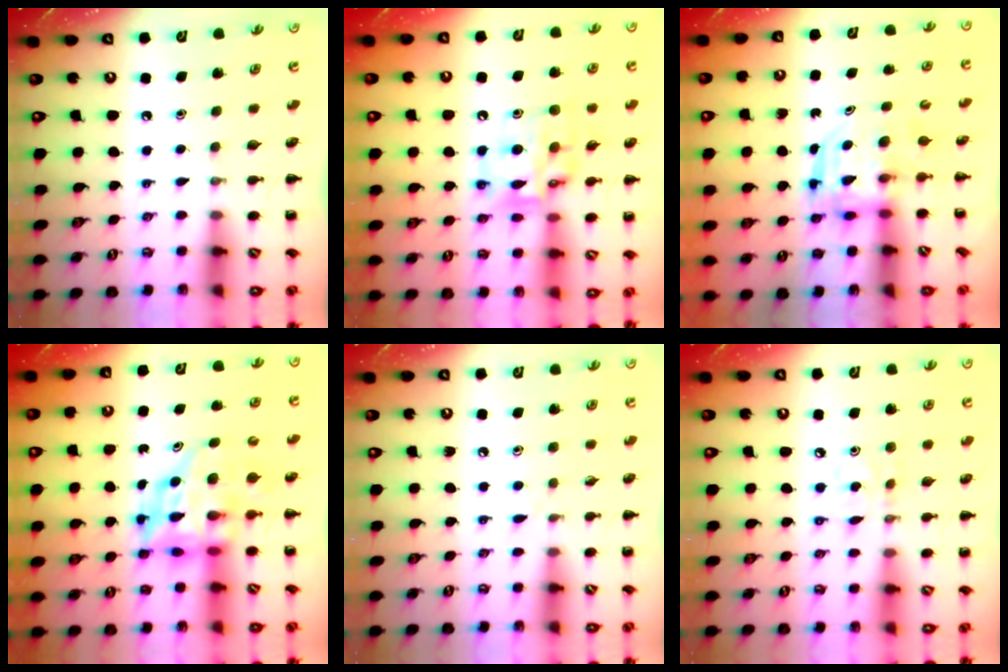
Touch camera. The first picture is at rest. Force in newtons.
{"total": 13.2, "press": 12.9, "slide": 2.7}
{"total": 3.3, "press": 3.3, "slide": 0.2}
{"total": 7.9, "press": 7.6, "slide": 2.2}
{"total": 4.4, "press": 4.0, "slide": 2.0}
{"total": 3.8, "press": 3.7, "slide": 0.9}